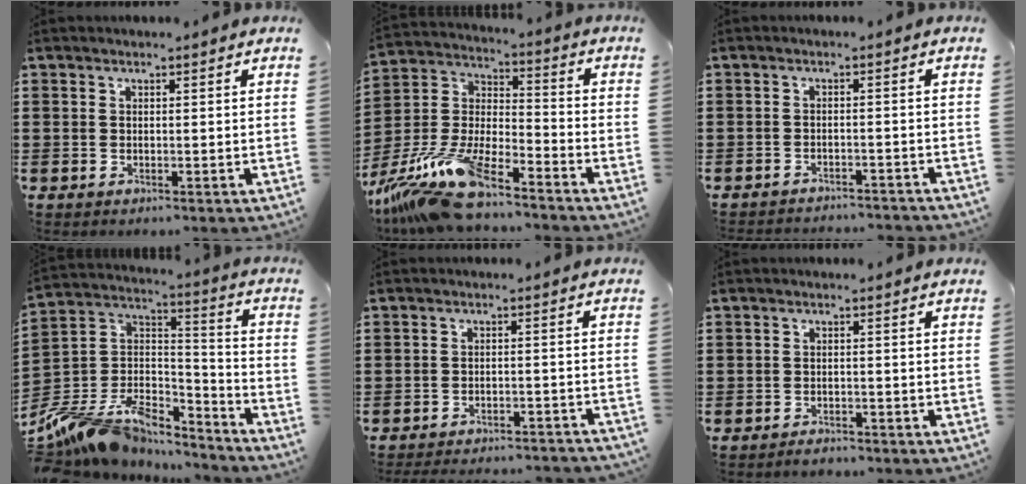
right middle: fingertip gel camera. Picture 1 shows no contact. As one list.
[{"total": 13.0, "force": [-10.9, 1.8, 6.7], "torque": [-0.154, 0.002, -0.217]}, {"total": 2.0, "force": [-2.0, -0.1, 0.1], "torque": [-0.006, 0.002, -0.043]}, {"total": 10.8, "force": [-8.6, 5.3, 3.9], "torque": [-0.098, 0.006, -0.163]}, {"total": 3.1, "force": [-3.1, -0.1, 0.5], "torque": [-0.009, 0.000, -0.064]}, {"total": 1.4, "force": [-1.3, 0.2, 0.2], "torque": [-0.008, 0.000, -0.027]}]